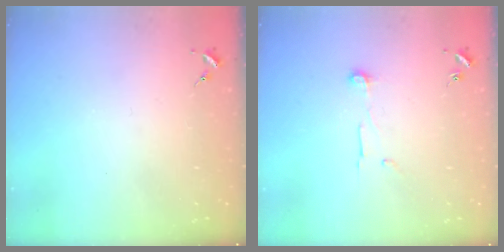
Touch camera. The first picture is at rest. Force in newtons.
{"total": 7.3, "press": 7.3, "slide": 0.4}